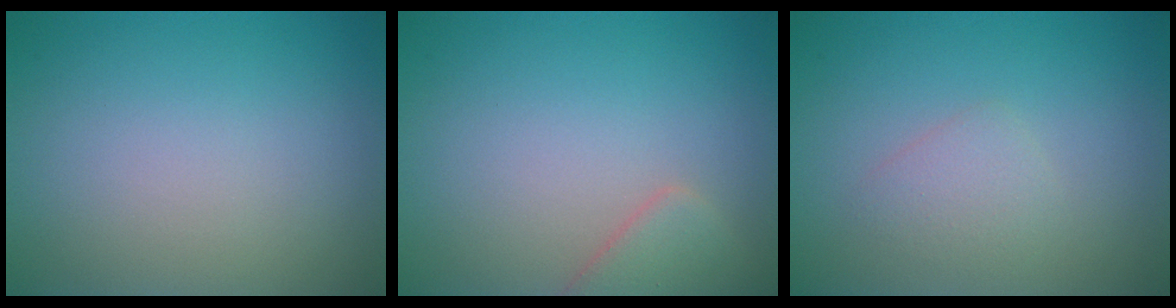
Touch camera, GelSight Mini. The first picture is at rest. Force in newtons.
{"total": 2.4, "press": 2.4, "slide": 0.2}
{"total": 1.7, "press": 1.7, "slide": 0.1}